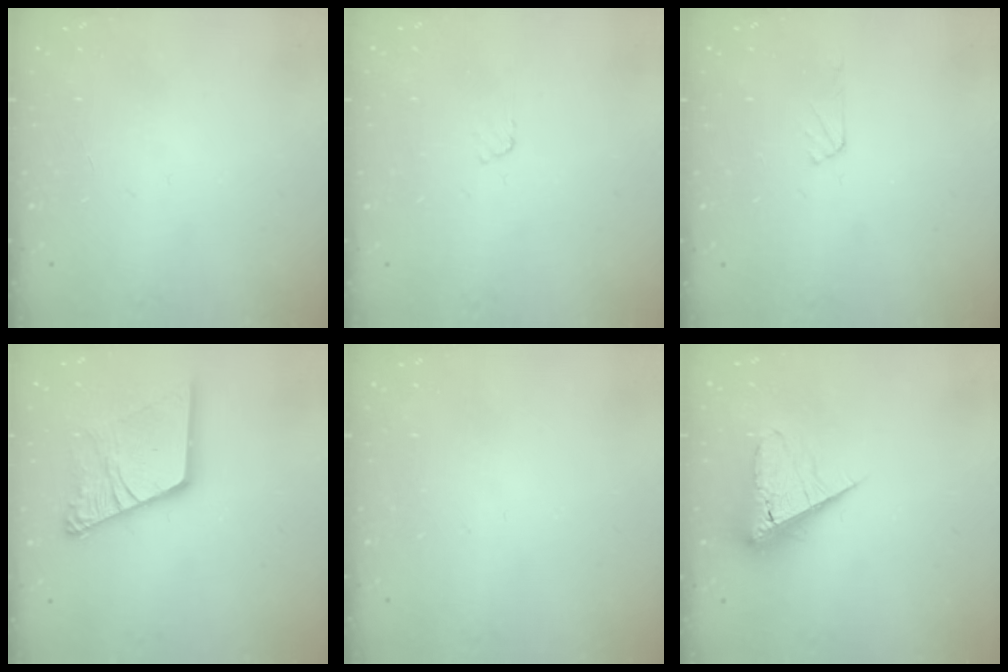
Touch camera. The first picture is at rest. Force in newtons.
{"total": 3.8, "press": 3.7, "slide": 0.5}
{"total": 4.2, "press": 4.1, "slide": 0.4}
{"total": 18.7, "press": 18.6, "slide": 2.2}
{"total": 0.0}
{"total": 7.9, "press": 7.9, "slide": 1.0}